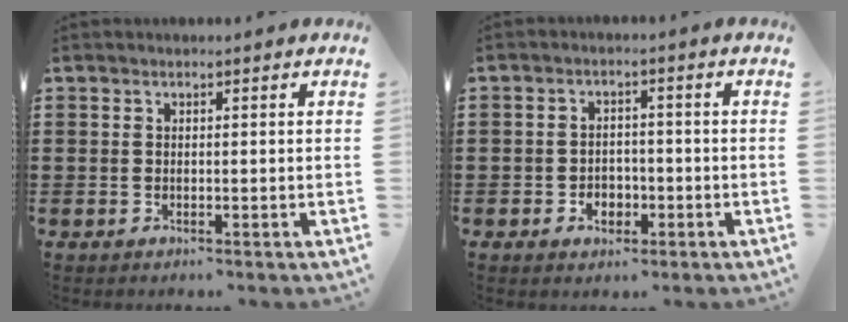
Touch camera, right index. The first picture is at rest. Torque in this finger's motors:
{"motor_torque": [0.28, 0.26, 0.04, 0.00]}